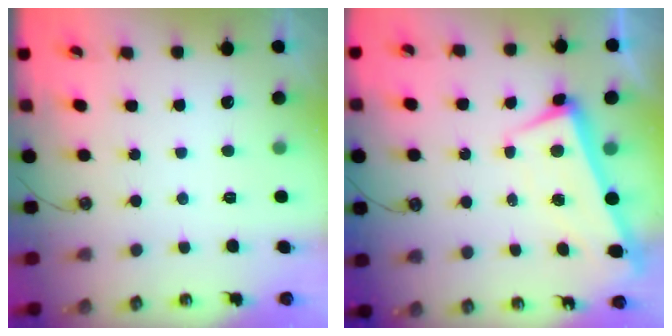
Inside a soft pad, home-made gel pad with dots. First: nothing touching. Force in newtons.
{"total": 1.8, "press": 0.9, "slide": 1.6}